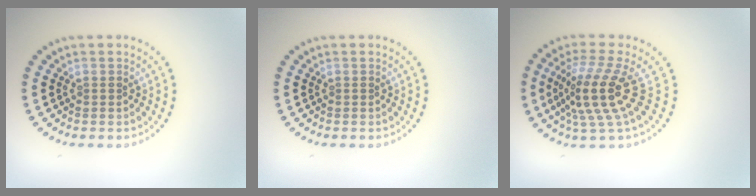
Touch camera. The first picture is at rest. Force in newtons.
{"total": 0.0}
{"total": 4.8, "press": 3.5, "slide": 3.3}